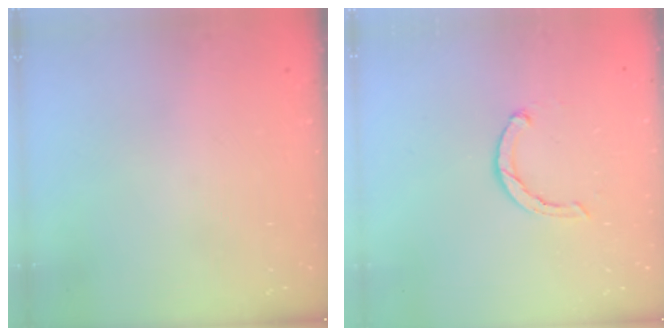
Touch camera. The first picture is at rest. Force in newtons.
{"total": 2.5, "press": 2.5, "slide": 0.4}